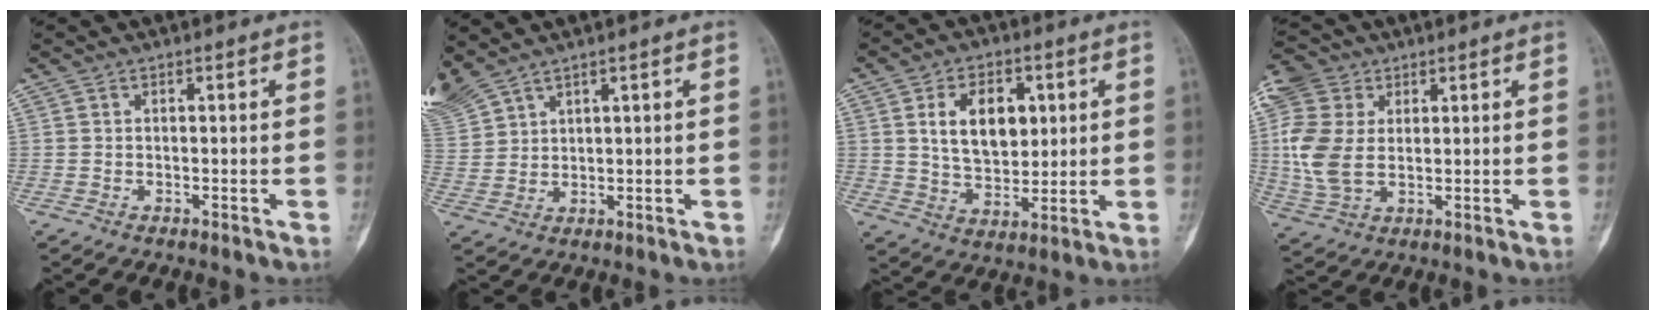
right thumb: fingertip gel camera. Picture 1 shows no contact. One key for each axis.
{"total": 9.1, "fx": 7.2, "fy": 3.7, "fz": 4.2, "tx": -0.118, "ty": -0.008, "tz": 0.163}
{"total": 12.4, "fx": 3.2, "fy": 8.0, "fz": 8.9, "tx": -0.113, "ty": -0.012, "tz": 0.063}
{"total": 11.8, "fx": 2.2, "fy": 8.5, "fz": 7.9, "tx": -0.173, "ty": 0.000, "tz": 0.040}